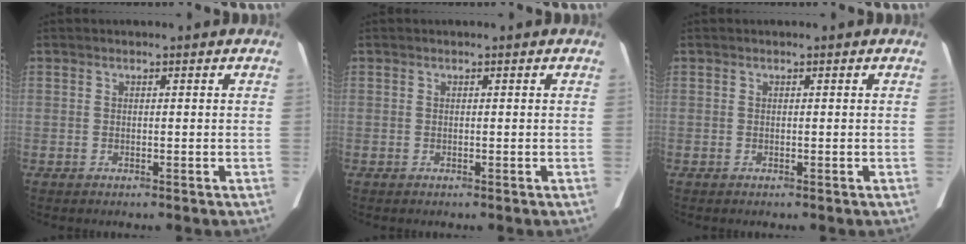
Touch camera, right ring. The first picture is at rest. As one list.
[{"total": 0.0}, {"total": 0.0}]